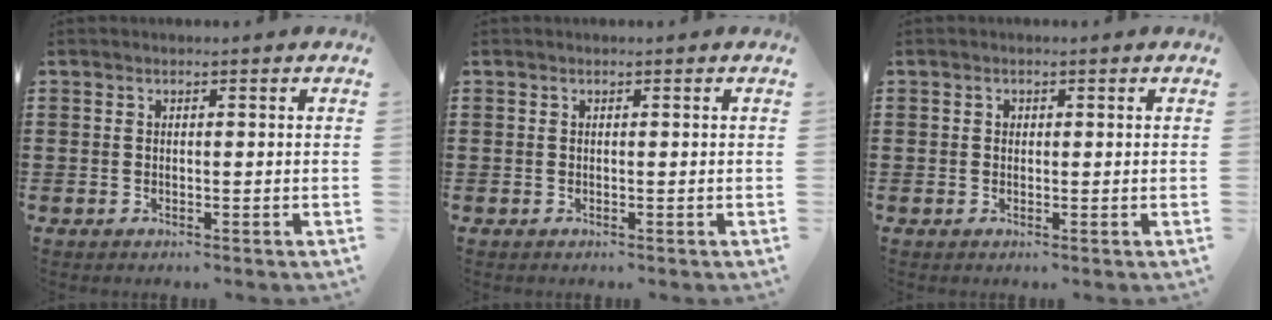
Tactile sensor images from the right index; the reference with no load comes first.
{"total": 0.0}
{"total": 0.6, "force": [0.1, 0.6, 0.2], "torque": [-0.005, 0.004, 0.002]}